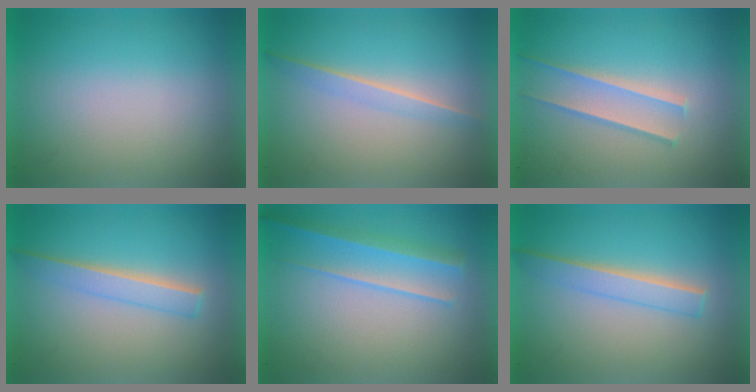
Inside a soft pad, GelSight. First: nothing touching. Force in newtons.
{"total": 1.3}
{"total": 1.6}
{"total": 2.3}
{"total": 2.2}
{"total": 2.2}